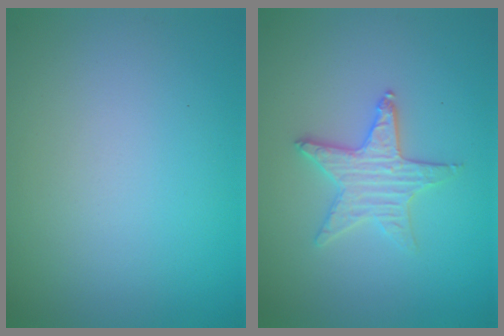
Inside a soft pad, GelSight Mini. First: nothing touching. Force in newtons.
{"total": 2.9, "press": 2.8, "slide": 0.8}